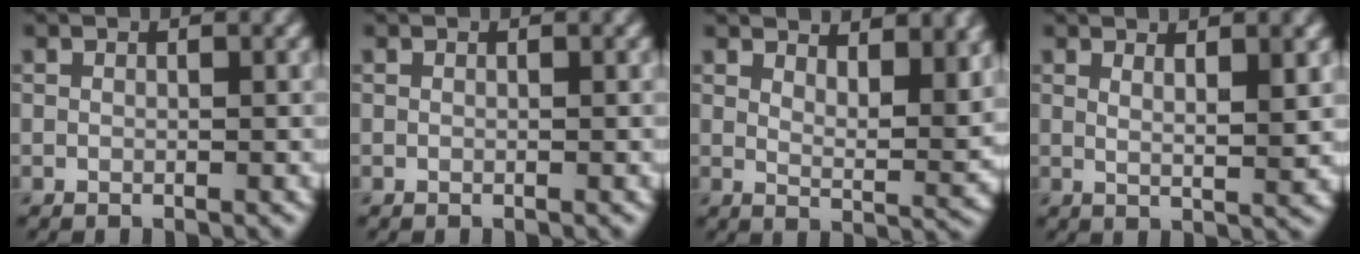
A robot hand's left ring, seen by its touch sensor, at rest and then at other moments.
{"total": 0.0}
{"total": 7.2, "force": [5.2, 2.3, 4.4], "torque": [-0.060, 0.003, 0.073]}
{"total": 3.7, "force": [1.9, 0.9, 3.1], "torque": [-0.030, -0.001, 0.027]}